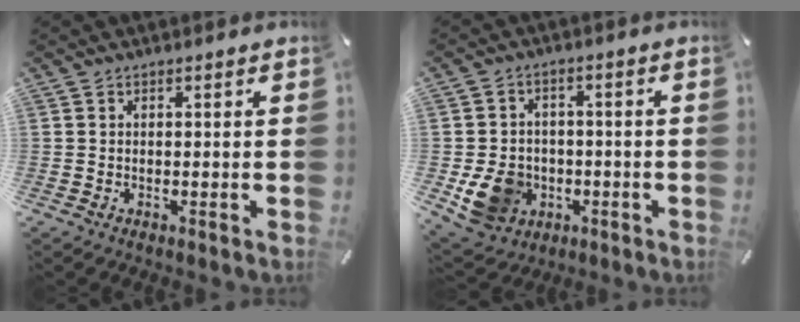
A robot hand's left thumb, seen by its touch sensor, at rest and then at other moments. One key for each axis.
{"total": 10.5, "fx": -2.5, "fy": 9.2, "fz": 4.5, "tx": -0.102, "ty": 0.018, "tz": -0.039}